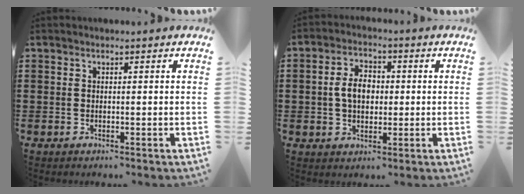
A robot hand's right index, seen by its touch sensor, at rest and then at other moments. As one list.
[{"total": 5.1, "force": [0.1, 3.4, 3.8], "torque": [-0.078, 0.008, -0.006]}]